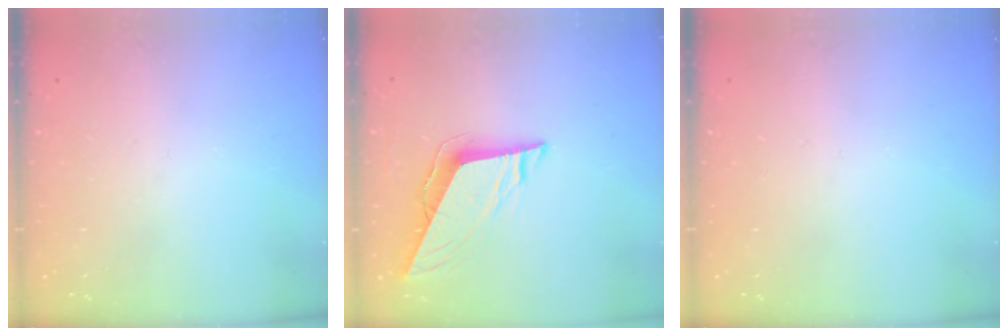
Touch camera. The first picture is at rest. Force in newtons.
{"total": 8.8, "press": 8.7, "slide": 1.4}
{"total": 0.0}